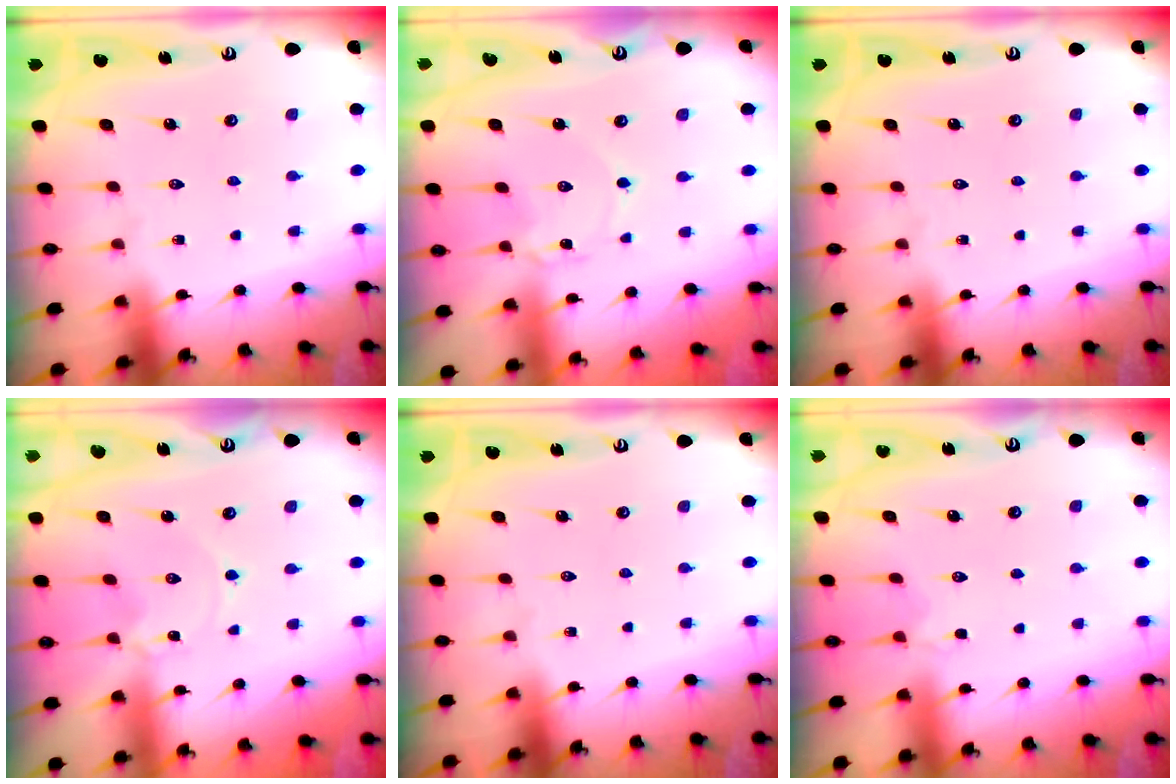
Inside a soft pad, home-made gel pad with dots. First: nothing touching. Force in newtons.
{"total": 1.2, "press": 1.2, "slide": 0.1}
{"total": 0.0}
{"total": 0.0}
{"total": 0.0}
{"total": 2.7, "press": 2.5, "slide": 1.0}